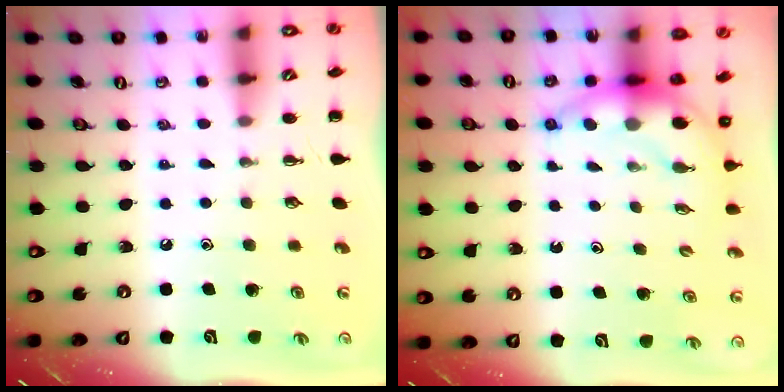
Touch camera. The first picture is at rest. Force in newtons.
{"total": 6.7, "press": 6.4, "slide": 1.8}